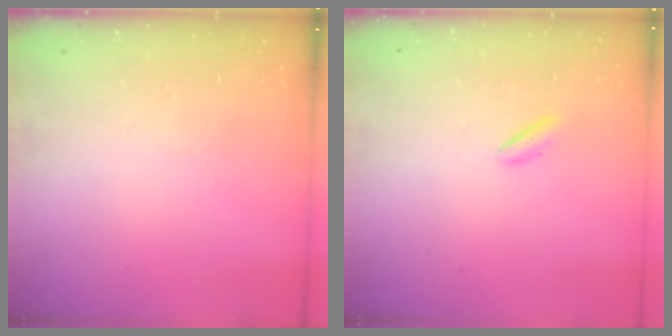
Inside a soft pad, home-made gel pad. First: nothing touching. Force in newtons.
{"total": 2.2, "press": 2.2, "slide": 0.5}